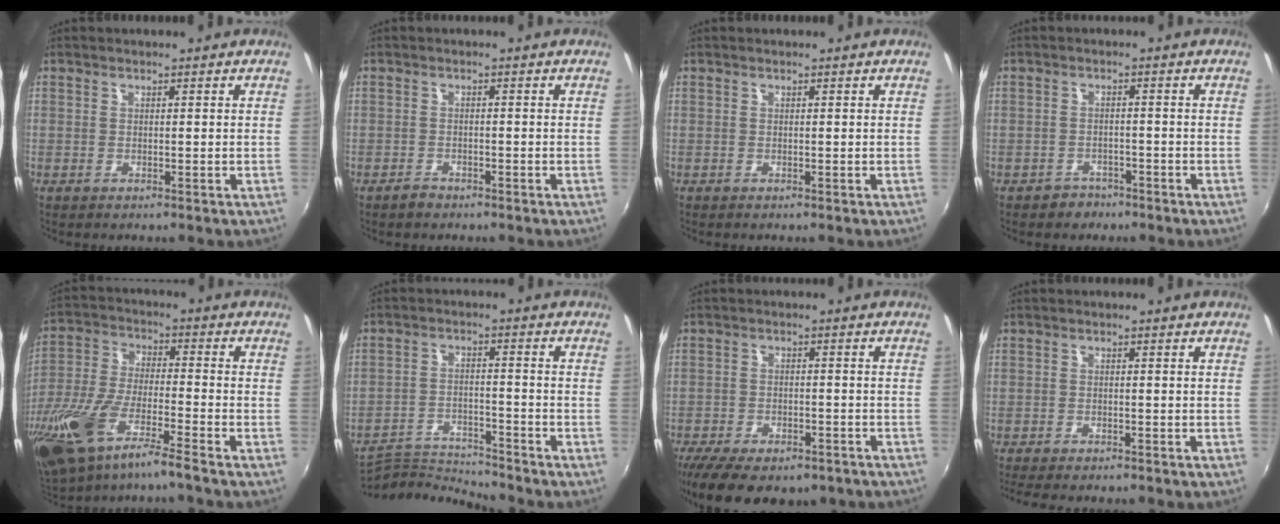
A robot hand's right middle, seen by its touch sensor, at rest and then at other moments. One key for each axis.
{"total": 1.7, "fx": -1.5, "fy": 0.8, "fz": 0.4, "tx": -0.010, "ty": 0.000, "tz": -0.026}
{"total": 0.0}
{"total": 3.2, "fx": -2.3, "fy": 2.2, "fz": -0.1, "tx": -0.009, "ty": 0.008, "tz": -0.035}
{"total": 17.5, "fx": -11.4, "fy": 3.6, "fz": 12.7, "tx": -0.274, "ty": -0.046, "tz": -0.215}
{"total": 8.6, "fx": -8.6, "fy": -0.1, "fz": 0.1, "tx": -0.024, "ty": 0.007, "tz": -0.163}
{"total": 15.7, "fx": -11.3, "fy": 6.7, "fz": 8.5, "tx": -0.186, "ty": -0.038, "tz": -0.165}
{"total": 6.2, "fx": -5.4, "fy": 1.2, "fz": 2.9, "tx": -0.067, "ty": -0.022, "tz": -0.086}